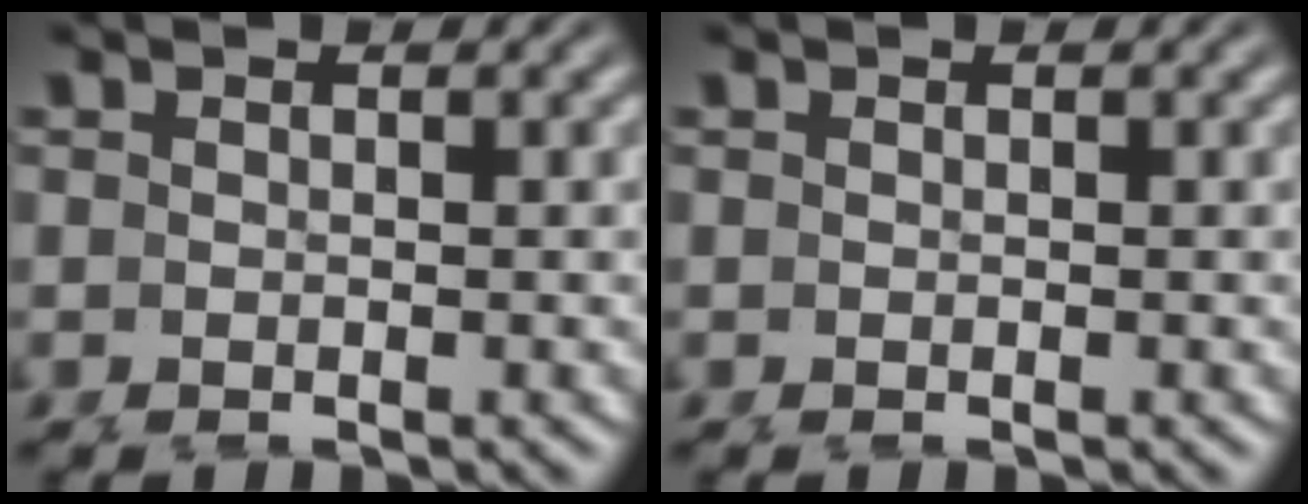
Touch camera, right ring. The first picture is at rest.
{"total": 0.0}